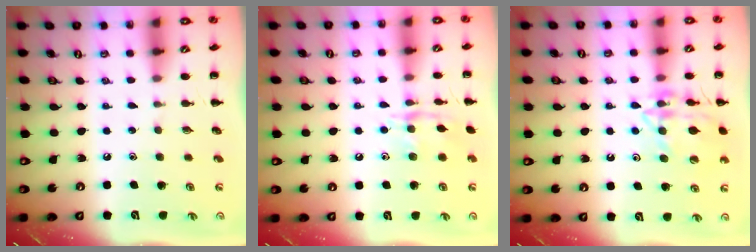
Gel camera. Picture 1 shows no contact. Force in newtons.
{"total": 10.6, "press": 10.6, "slide": 0.6}
{"total": 14.7, "press": 14.6, "slide": 1.0}